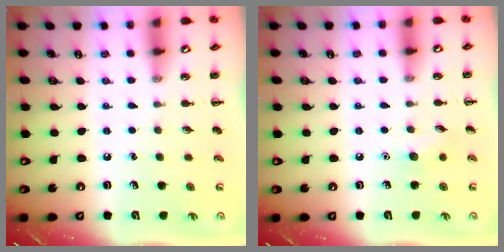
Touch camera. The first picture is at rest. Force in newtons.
{"total": 5.6, "press": 5.4, "slide": 1.6}